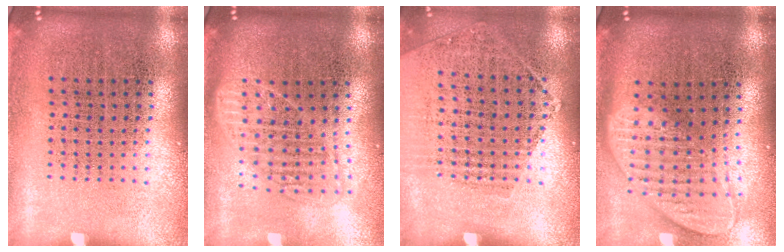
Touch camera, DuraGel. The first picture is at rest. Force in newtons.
{"total": 1.7, "press": 1.5, "slide": 0.8}
{"total": 1.2, "press": 1.0, "slide": 0.5}
{"total": 2.0, "press": 1.5, "slide": 1.2}